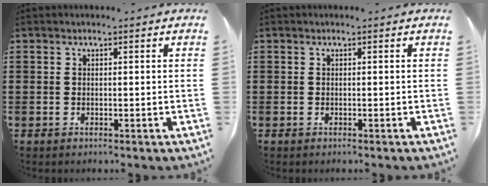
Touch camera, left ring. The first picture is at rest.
{"total": 0.0}